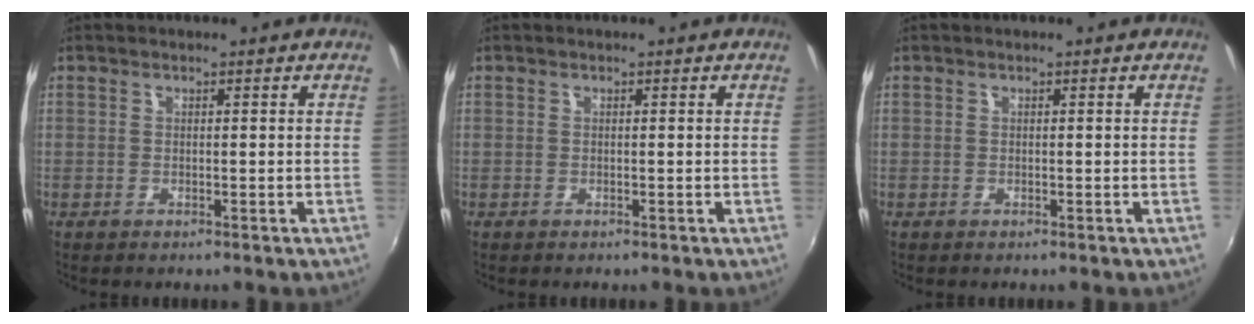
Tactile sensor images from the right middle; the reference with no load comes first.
{"total": 0.0}
{"total": 0.0}